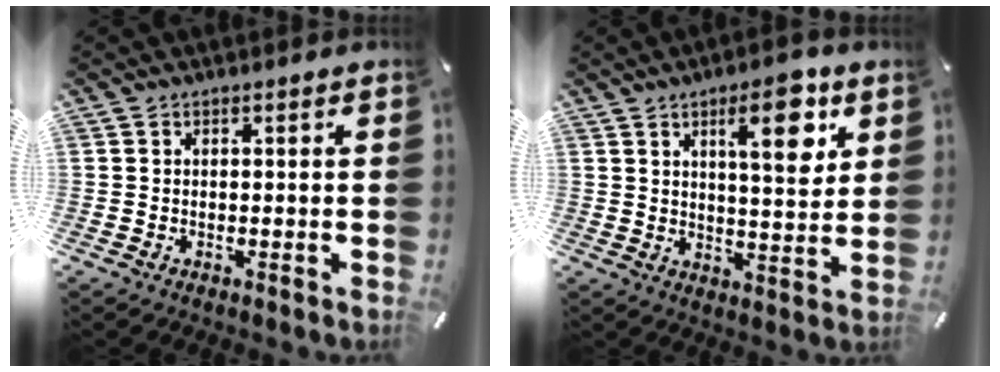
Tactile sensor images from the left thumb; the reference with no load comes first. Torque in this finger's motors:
{"motor_torque": [1.44, 1.41, 1.02, -1.22, 0.35]}